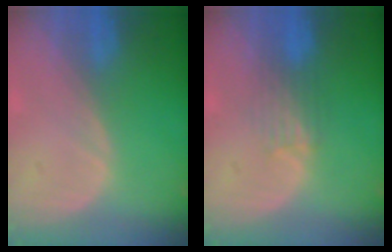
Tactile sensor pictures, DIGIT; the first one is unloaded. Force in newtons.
{"total": 3.3, "press": 3.1, "slide": 1.1}